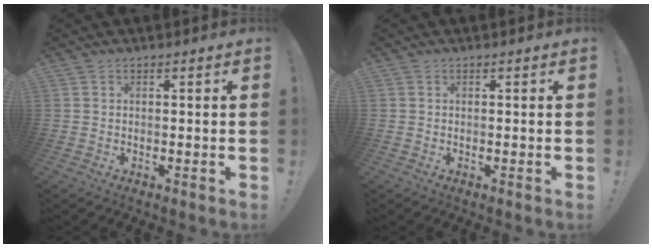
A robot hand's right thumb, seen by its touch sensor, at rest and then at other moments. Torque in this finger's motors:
{"motor_torque": [-0.02, -0.17, 0.08, -0.12, 0.00]}